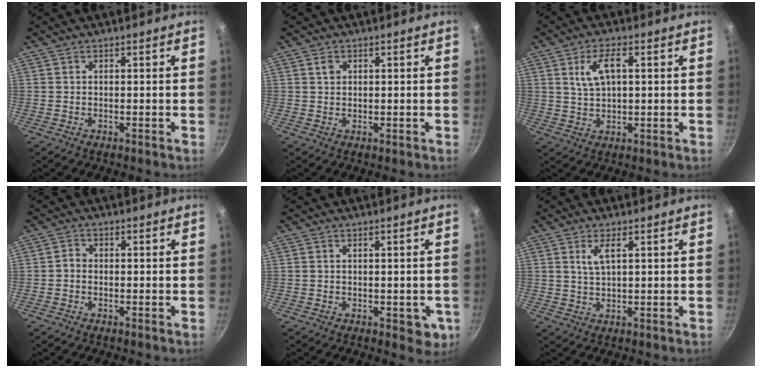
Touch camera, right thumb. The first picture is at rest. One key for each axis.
{"total": 1.7, "fx": 0.7, "fy": 1.4, "fz": 0.8, "tx": -0.007, "ty": 0.000, "tz": 0.011}
{"total": 6.4, "fx": 1.8, "fy": 3.0, "fz": 5.3, "tx": -0.093, "ty": 0.007, "tz": 0.038}
{"total": 1.5, "fx": -0.5, "fy": 1.2, "fz": 0.7, "tx": -0.010, "ty": 0.009, "tz": -0.014}
{"total": 4.7, "fx": -0.9, "fy": 2.7, "fz": 3.7, "tx": -0.025, "ty": 0.002, "tz": -0.007}
{"total": 3.7, "fx": 1.4, "fy": 1.3, "fz": 3.1, "tx": -0.057, "ty": -0.002, "tz": 0.032}